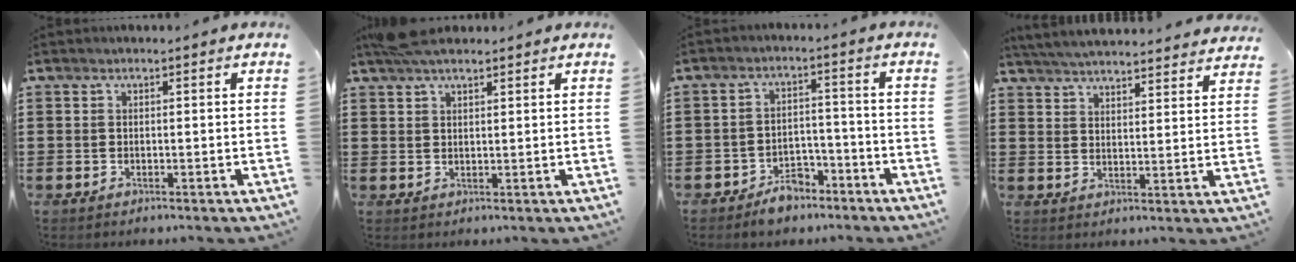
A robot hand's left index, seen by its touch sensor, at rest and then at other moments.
{"total": 4.3, "force": [3.3, 1.5, 2.3], "torque": [-0.054, 0.006, 0.062]}
{"total": 4.7, "force": [-4.1, 2.0, 1.3], "torque": [-0.021, 0.017, -0.077]}
{"total": 5.0, "force": [4.9, -0.4, 0.8], "torque": [-0.033, -0.026, 0.087]}